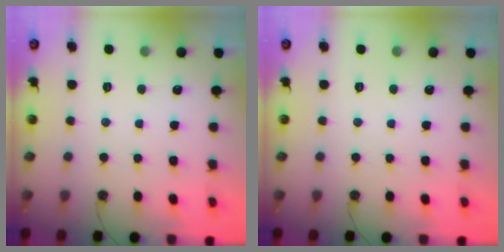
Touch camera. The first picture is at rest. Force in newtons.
{"total": 0.0}